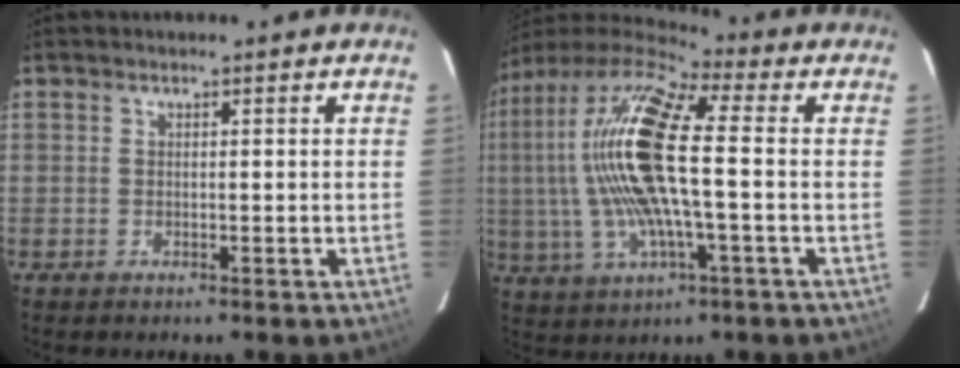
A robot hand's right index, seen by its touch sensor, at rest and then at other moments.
{"total": 19.5, "force": [0.9, 4.9, 18.9], "torque": [-0.353, 0.004, 0.007]}